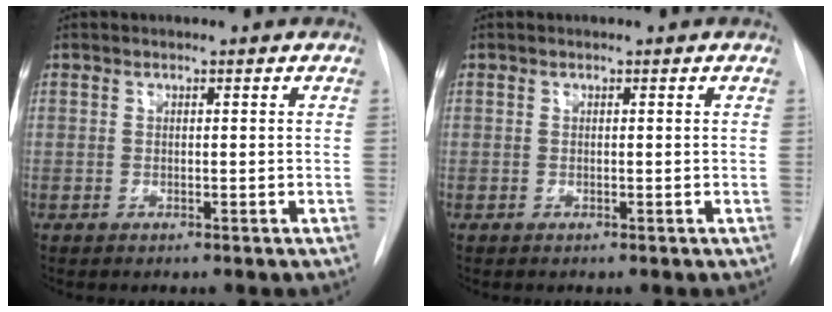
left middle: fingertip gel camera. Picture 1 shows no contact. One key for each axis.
{"total": 0.0}